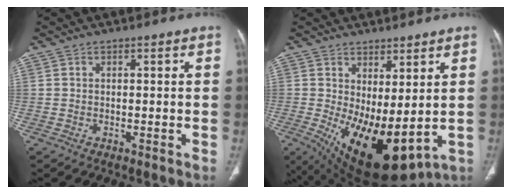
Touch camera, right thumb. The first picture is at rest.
{"total": 14.7, "force": [-0.2, 6.4, 13.2], "torque": [-0.225, -0.025, 0.026]}